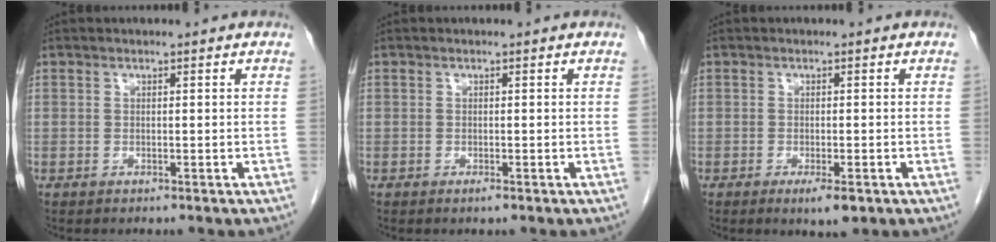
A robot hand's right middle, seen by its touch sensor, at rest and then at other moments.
{"total": 1.0, "force": [-0.6, 0.2, 0.8], "torque": [-0.016, -0.002, -0.009]}
{"total": 3.1, "force": [-1.6, 0.7, 2.6], "torque": [-0.038, -0.004, -0.021]}